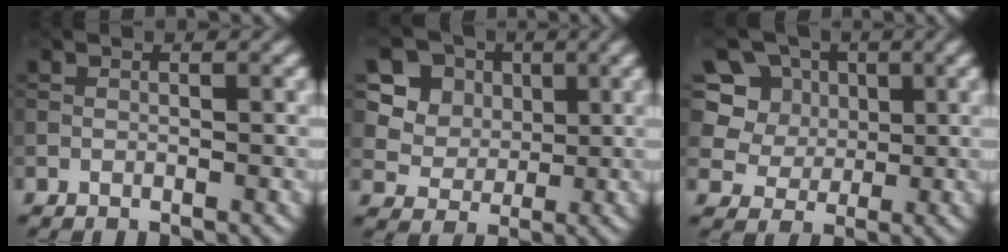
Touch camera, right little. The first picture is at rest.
{"total": 8.1, "force": [3.9, 6.6, 2.8], "torque": [-0.056, 0.012, 0.057]}
{"total": 8.1, "force": [3.0, 7.2, 2.4], "torque": [-0.058, 0.025, 0.041]}